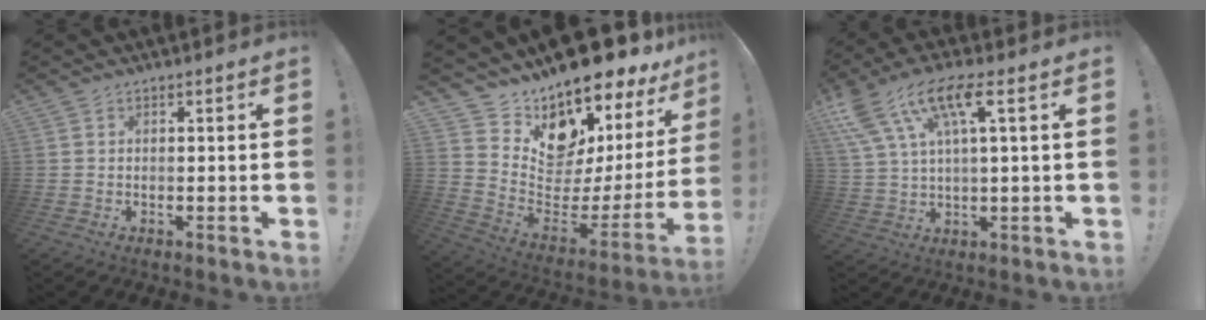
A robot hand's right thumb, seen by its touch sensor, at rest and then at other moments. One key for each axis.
{"total": 12.3, "fx": 10.6, "fy": 4.4, "fz": 4.3, "tx": -0.052, "ty": -0.126, "tz": 0.188}
{"total": 13.0, "fx": 5.8, "fy": 4.2, "fz": 10.8, "tx": -0.210, "ty": -0.009, "tz": 0.099}